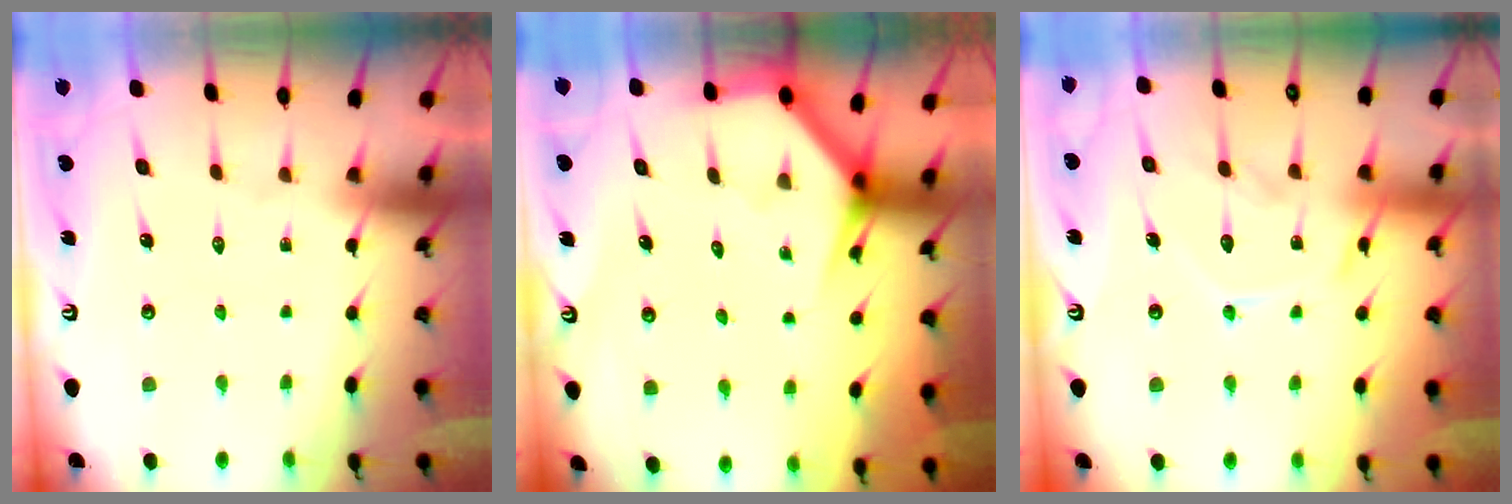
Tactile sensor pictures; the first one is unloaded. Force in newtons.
{"total": 3.5, "press": 3.5, "slide": 0.2}
{"total": 13.6, "press": 13.5, "slide": 1.2}